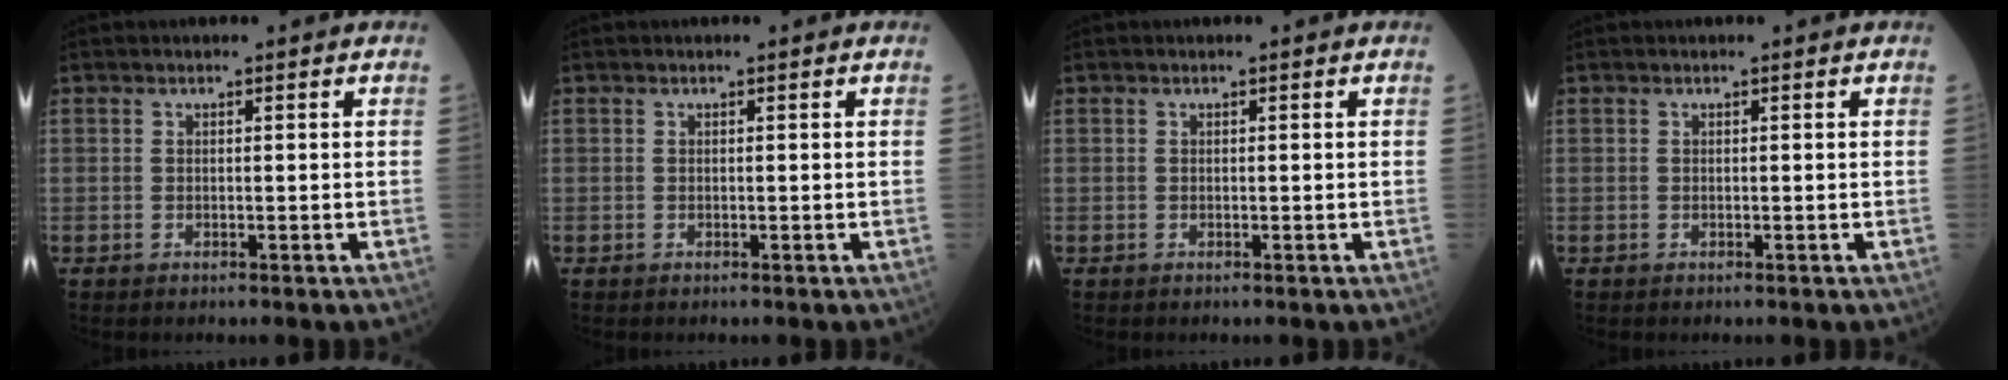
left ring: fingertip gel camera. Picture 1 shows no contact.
{"total": 0.0}
{"total": 0.0}
{"total": 0.0}